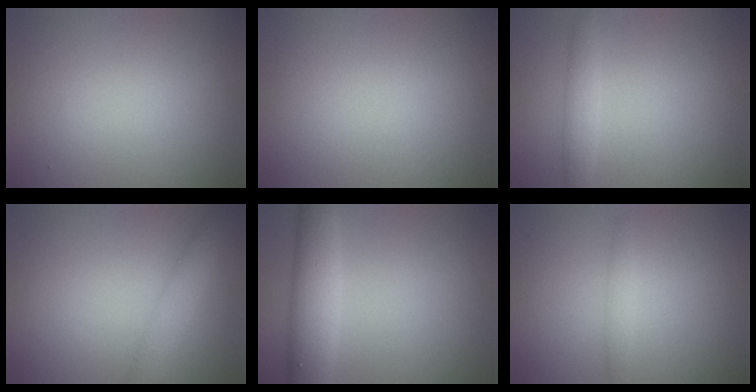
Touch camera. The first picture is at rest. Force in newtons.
{"total": 0.0}
{"total": 1.9, "press": 1.9, "slide": 0.0}
{"total": 3.3, "press": 3.3, "slide": 0.1}
{"total": 4.9, "press": 4.9, "slide": 0.1}
{"total": 1.1, "press": 1.1, "slide": 0.0}